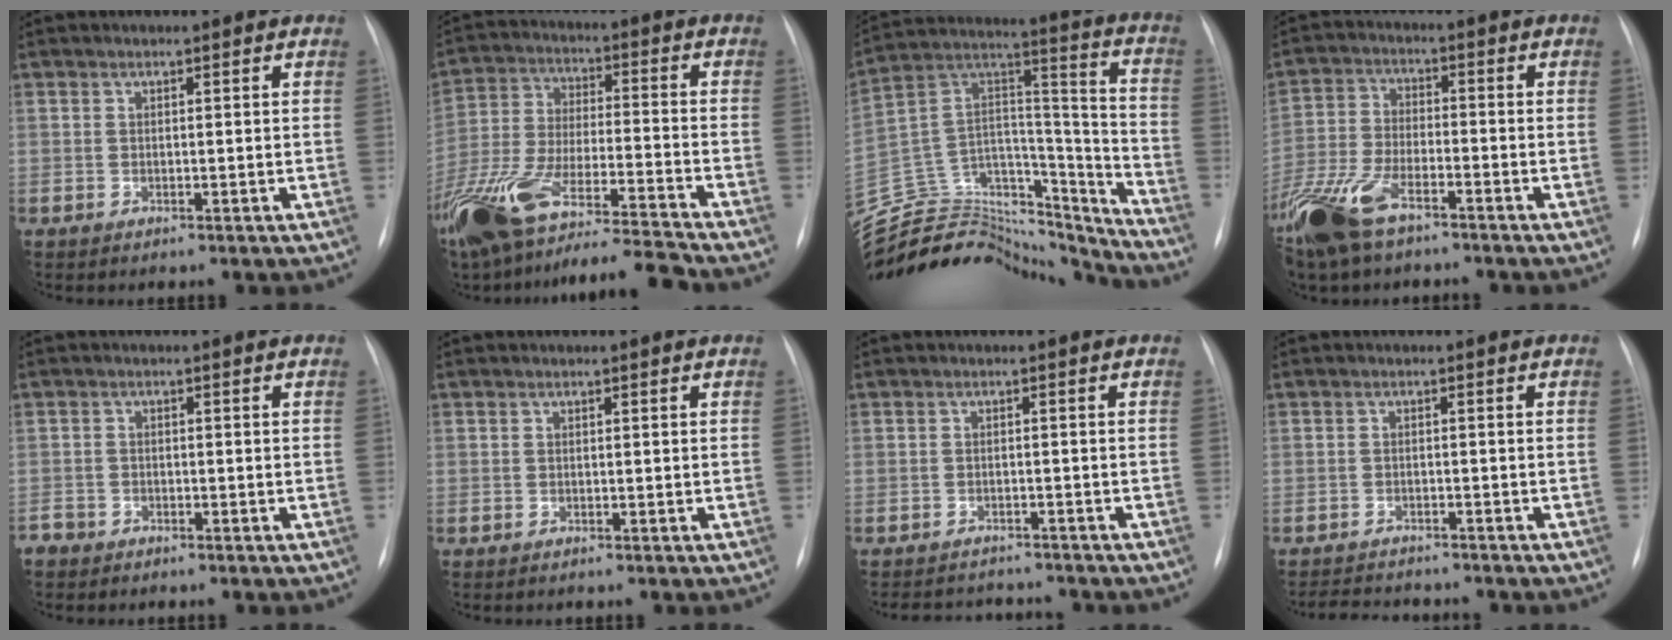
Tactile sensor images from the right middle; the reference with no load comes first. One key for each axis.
{"total": 21.3, "fx": -17.5, "fy": 0.9, "fz": 12.0, "tx": -0.245, "ty": -0.026, "tz": -0.313}
{"total": 29.6, "fx": -27.6, "fy": 8.1, "fz": 6.8, "tx": -0.155, "ty": 0.046, "tz": -0.426}
{"total": 12.3, "fx": -8.5, "fy": 4.2, "fz": 7.9, "tx": -0.178, "ty": -0.019, "tz": -0.164}
{"total": 2.0, "fx": -1.7, "fy": 1.2, "fz": -0.1, "tx": -0.007, "ty": 0.003, "tz": -0.032}
{"total": 0.0}
{"total": 6.7, "fx": -6.4, "fy": 1.5, "fz": 0.9, "tx": -0.010, "ty": 0.008, "tz": -0.084}
{"total": 6.6, "fx": -6.3, "fy": 1.2, "fz": 1.7, "tx": -0.024, "ty": -0.006, "tz": -0.091}